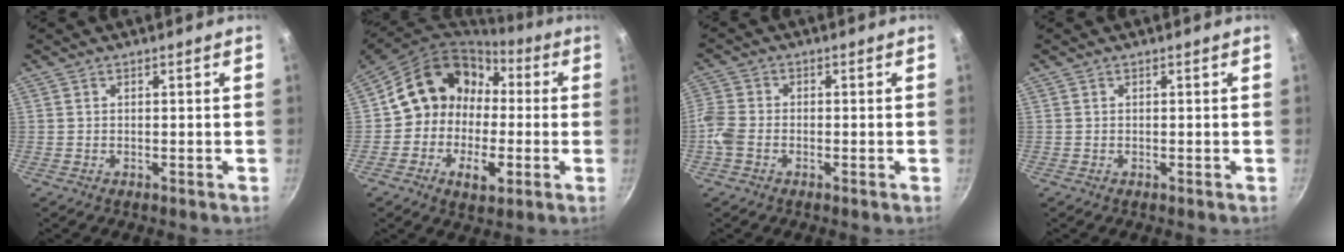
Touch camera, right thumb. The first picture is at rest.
{"total": 17.4, "force": [0.1, 14.3, 9.9], "torque": [-0.146, 0.053, -0.009]}
{"total": 4.7, "force": [-1.9, 3.3, 2.8], "torque": [-0.070, 0.011, -0.053]}
{"total": 0.0}